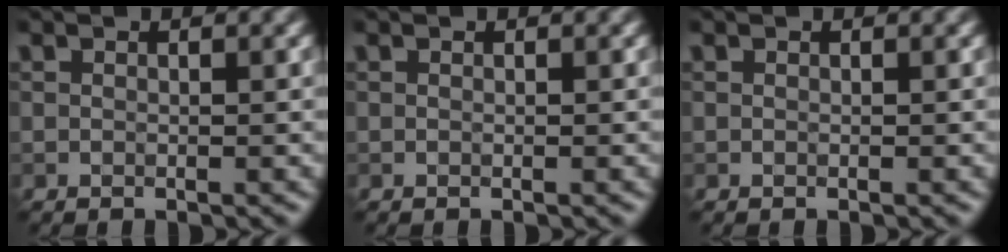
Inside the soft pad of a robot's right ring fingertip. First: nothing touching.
{"total": 0.0}
{"total": 0.0}